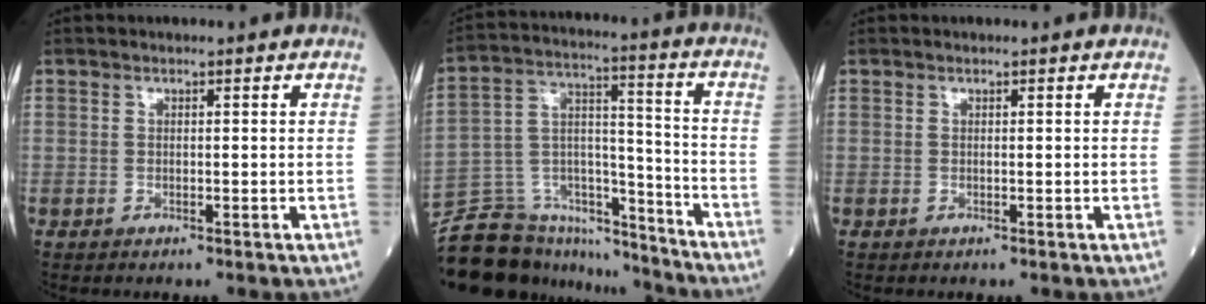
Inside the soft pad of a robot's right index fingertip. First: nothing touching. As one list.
[{"total": 17.5, "force": [-16.0, 6.0, 4.1], "torque": [-0.072, 0.055, -0.260]}, {"total": 0.0}]